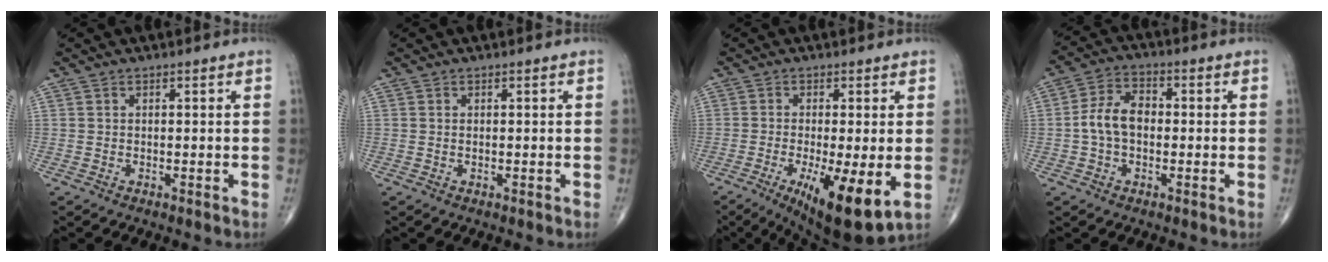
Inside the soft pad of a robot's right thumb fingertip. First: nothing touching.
{"total": 0.0}
{"total": 12.9, "force": [-3.7, 3.4, 11.9], "torque": [-0.188, -0.026, -0.049]}
{"total": 7.5, "force": [-0.6, 5.0, 5.6], "torque": [-0.103, 0.024, -0.020]}